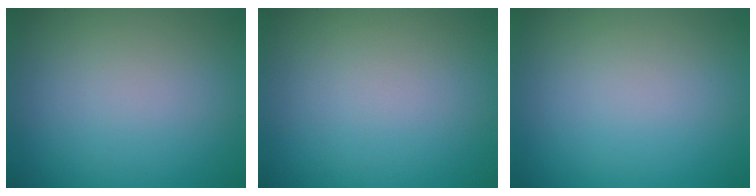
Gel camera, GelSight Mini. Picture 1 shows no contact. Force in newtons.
{"total": 0.0}
{"total": 0.0}